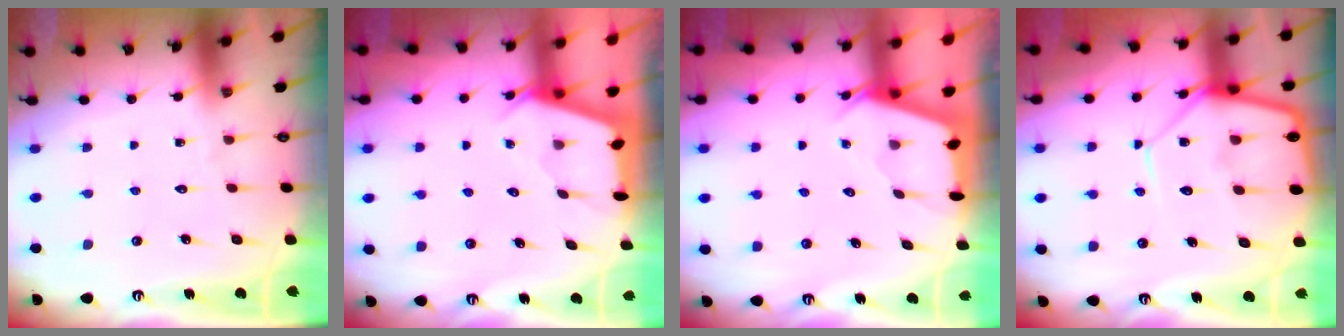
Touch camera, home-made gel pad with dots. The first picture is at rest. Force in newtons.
{"total": 2.6, "press": 2.5, "slide": 0.3}
{"total": 2.5, "press": 2.5, "slide": 0.3}
{"total": 11.4, "press": 11.4, "slide": 1.1}